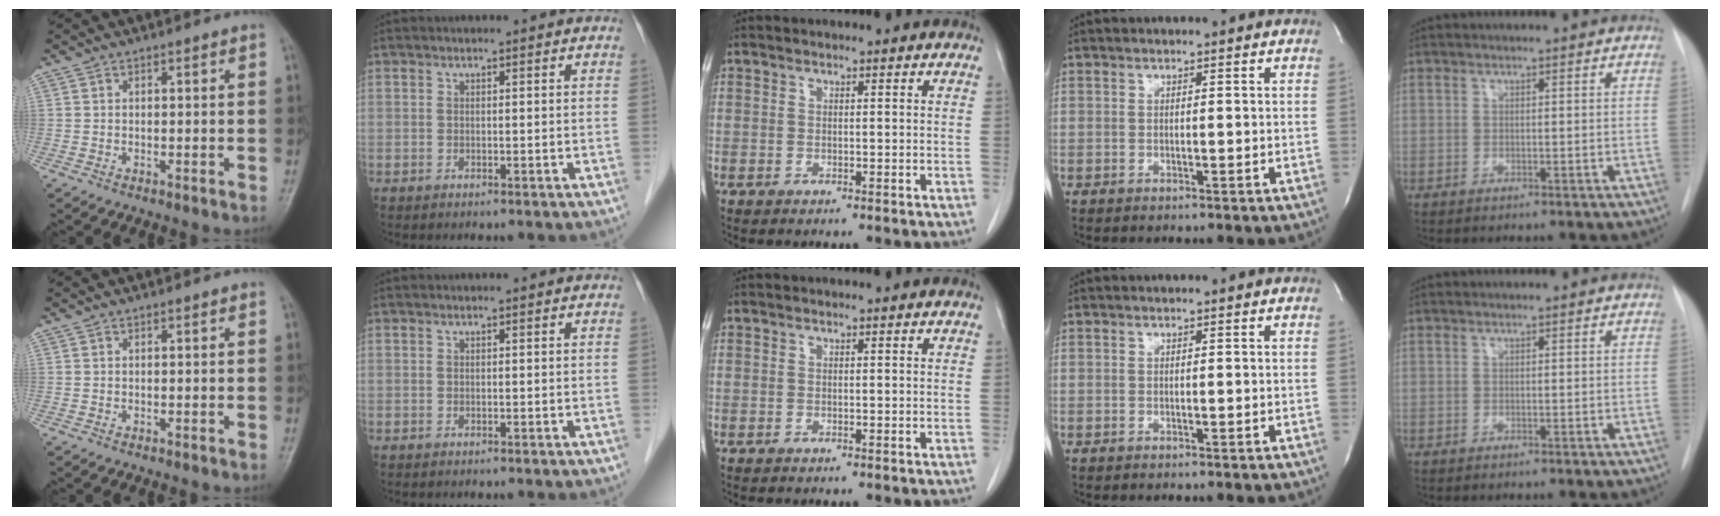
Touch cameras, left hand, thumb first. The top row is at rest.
{}